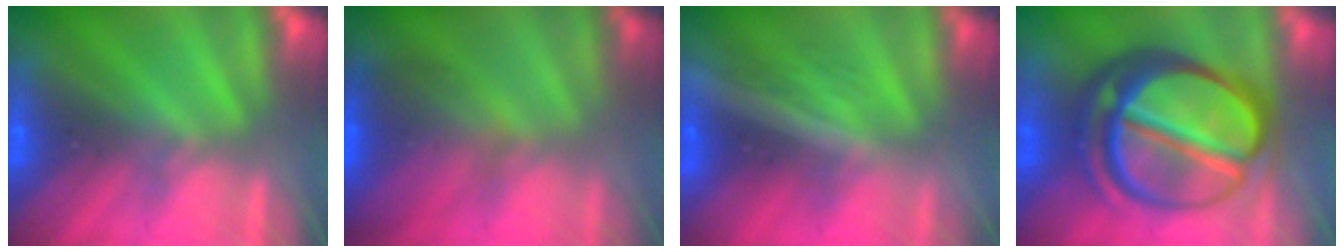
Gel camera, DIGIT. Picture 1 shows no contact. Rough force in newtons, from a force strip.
{"total": 4.4}
{"total": 1.7}
{"total": 7.7}